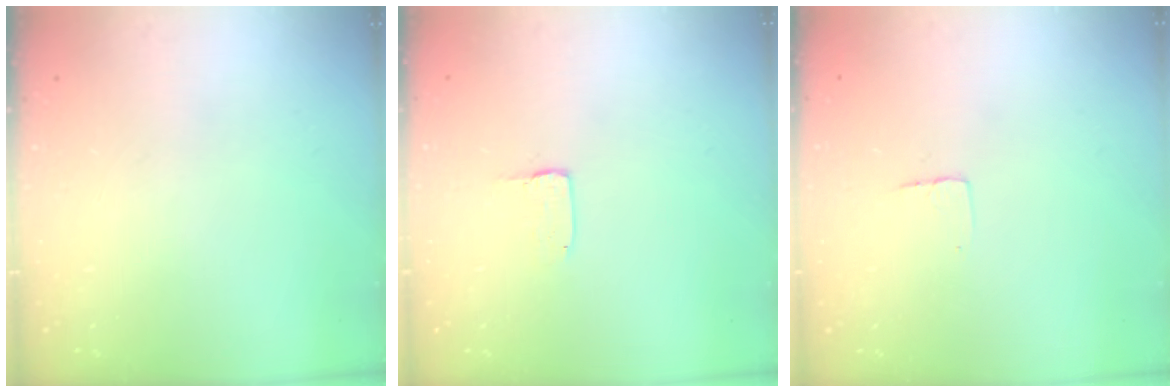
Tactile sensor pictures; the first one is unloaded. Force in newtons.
{"total": 2.0, "press": 2.0, "slide": 0.0}
{"total": 2.9, "press": 2.9, "slide": 0.2}